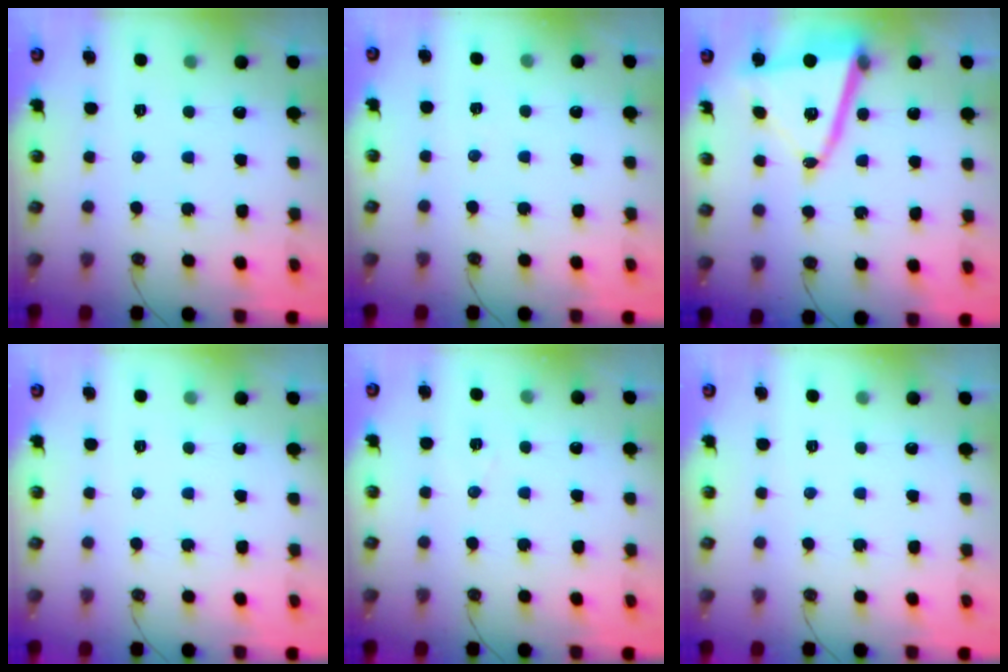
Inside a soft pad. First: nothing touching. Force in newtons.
{"total": 4.8, "press": 1.9, "slide": 4.4}
{"total": 14.6, "press": 14.4, "slide": 2.3}
{"total": 0.0}
{"total": 5.9, "press": 3.7, "slide": 4.5}
{"total": 0.0}